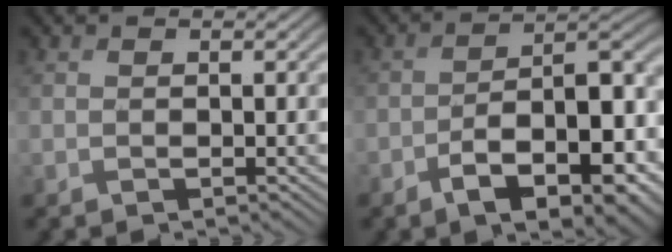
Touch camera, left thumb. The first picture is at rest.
{"total": 11.8, "force": [-5.7, 5.3, 8.9], "torque": [-0.138, -0.010, -0.088]}